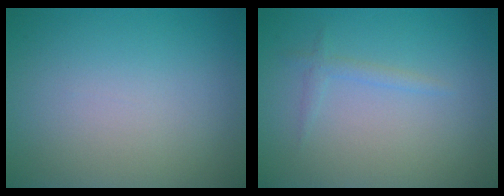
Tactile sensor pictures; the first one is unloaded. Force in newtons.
{"total": 1.0, "press": 1.0, "slide": 0.1}